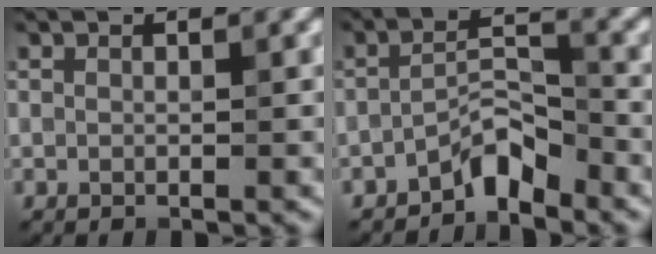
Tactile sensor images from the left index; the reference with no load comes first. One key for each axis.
{"total": 3.0, "fx": -2.4, "fy": 0.8, "fz": 1.5, "tx": -0.022, "ty": 0.019, "tz": -0.047}